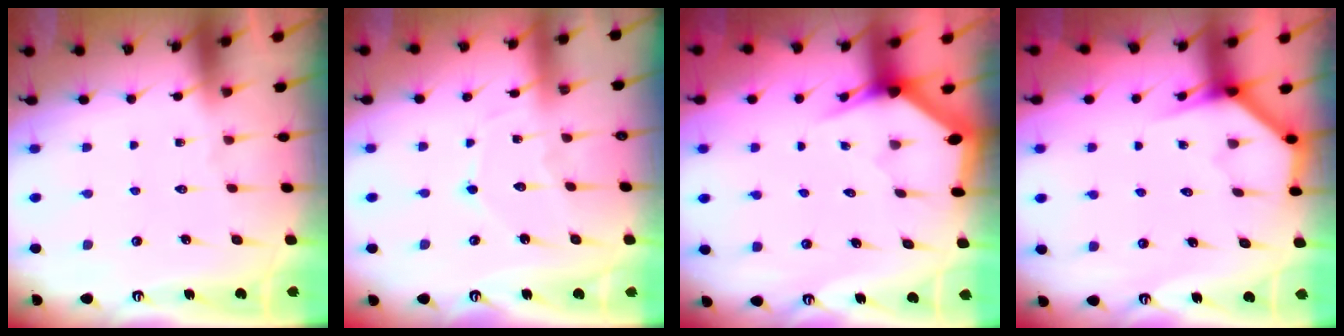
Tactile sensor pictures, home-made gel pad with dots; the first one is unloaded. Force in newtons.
{"total": 5.9, "press": 5.9, "slide": 0.5}
{"total": 3.0, "press": 3.0, "slide": 0.1}
{"total": 4.0, "press": 4.0, "slide": 0.2}